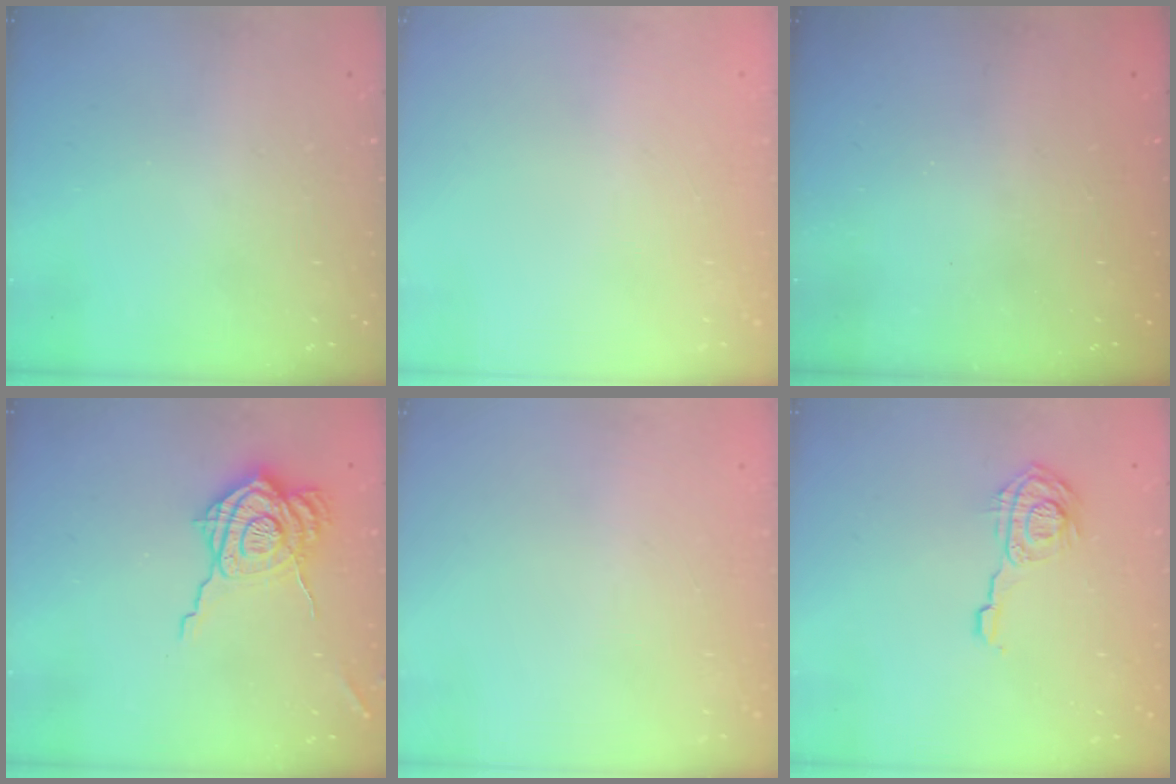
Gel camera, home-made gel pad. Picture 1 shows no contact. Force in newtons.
{"total": 2.7, "press": 2.6, "slide": 0.8}
{"total": 2.5, "press": 2.4, "slide": 0.7}
{"total": 16.3, "press": 16.3, "slide": 1.1}
{"total": 2.7, "press": 2.6, "slide": 0.8}
{"total": 9.7, "press": 9.7, "slide": 0.5}